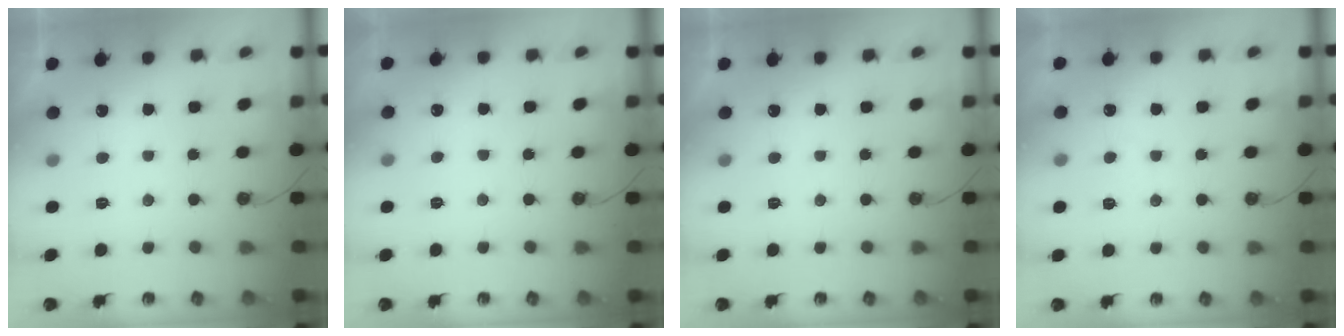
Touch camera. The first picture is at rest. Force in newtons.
{"total": 2.4, "press": 2.4, "slide": 0.4}
{"total": 0.0}
{"total": 4.2, "press": 4.2, "slide": 0.4}